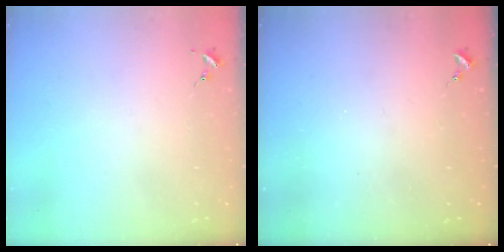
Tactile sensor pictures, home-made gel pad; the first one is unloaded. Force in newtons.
{"total": 0.0}